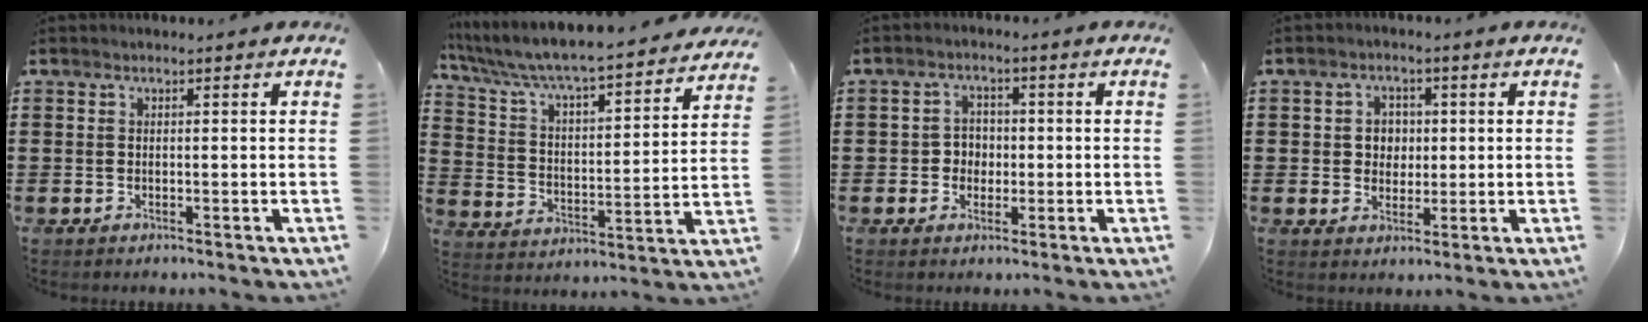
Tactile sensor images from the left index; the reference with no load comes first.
{"total": 5.7, "force": [5.3, -0.1, 2.2], "torque": [-0.068, -0.045, 0.081]}
{"total": 3.1, "force": [-0.6, 2.8, 1.2], "torque": [-0.033, 0.006, -0.016]}
{"total": 3.7, "force": [0.4, 3.4, 1.5], "torque": [-0.037, 0.008, 0.000]}